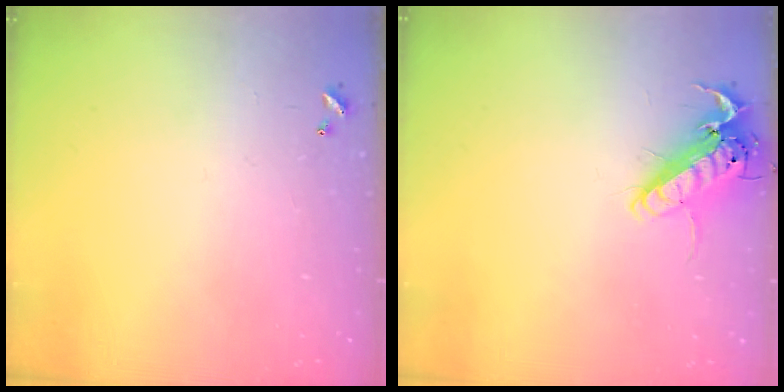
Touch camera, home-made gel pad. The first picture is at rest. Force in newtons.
{"total": 13.8, "press": 13.6, "slide": 2.3}